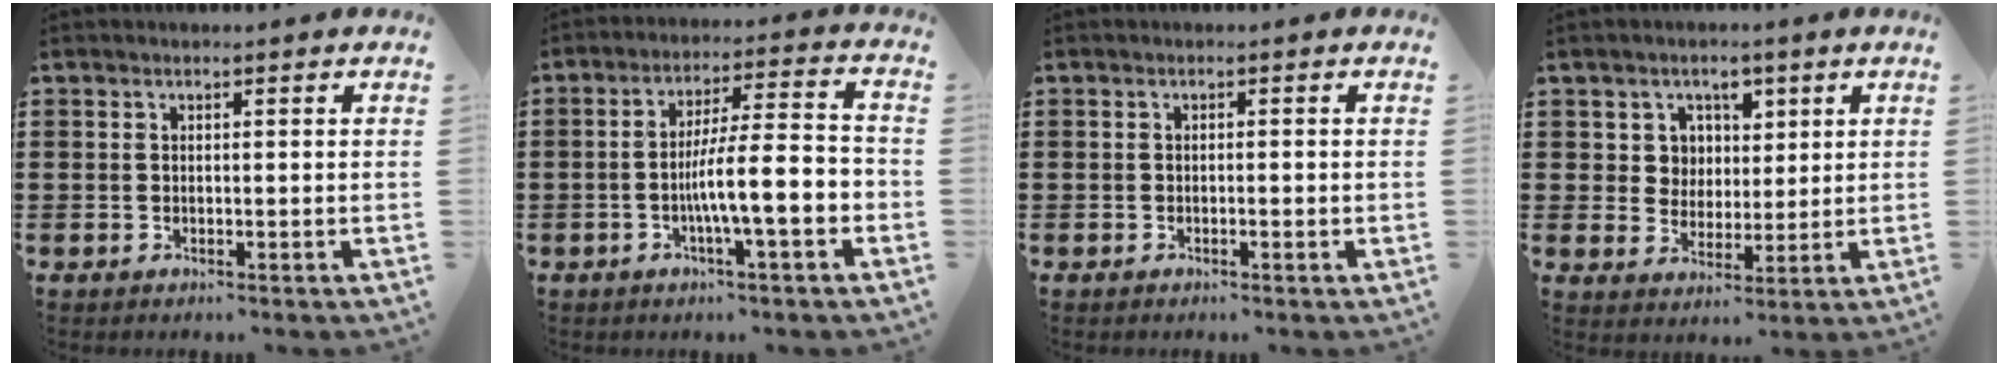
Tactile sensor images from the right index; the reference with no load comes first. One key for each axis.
{"total": 9.6, "fx": -2.8, "fy": 1.8, "fz": 9.0, "tx": -0.142, "ty": 0.003, "tz": -0.050}
{"total": 0.7, "fx": -0.4, "fy": 0.1, "fz": 0.6, "tx": -0.010, "ty": -0.003, "tz": -0.006}
{"total": 4.7, "fx": 2.1, "fy": 4.2, "fz": 0.6, "tx": -0.036, "ty": 0.014, "tz": 0.037}